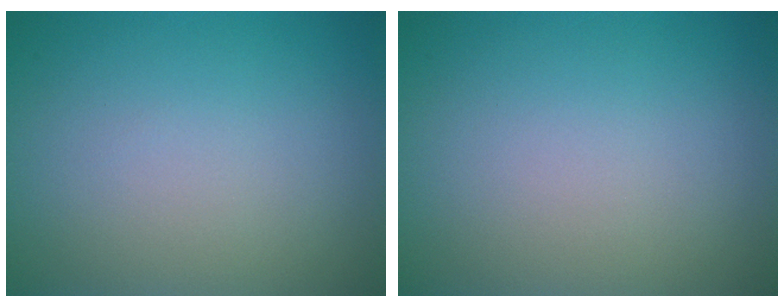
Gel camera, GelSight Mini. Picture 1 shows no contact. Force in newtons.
{"total": 0.0}